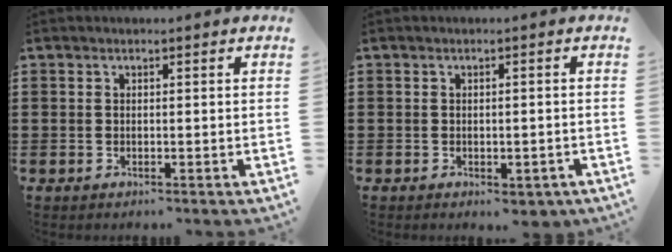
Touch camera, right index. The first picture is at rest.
{"total": 1.2, "force": [-0.9, 0.3, 0.7], "torque": [-0.016, -0.001, -0.019]}